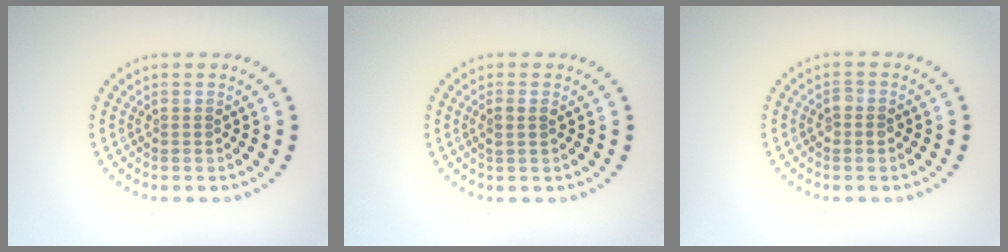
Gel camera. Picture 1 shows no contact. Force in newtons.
{"total": 1.1, "press": 1.1, "slide": 0.4}
{"total": 1.1, "press": 1.1, "slide": 0.2}